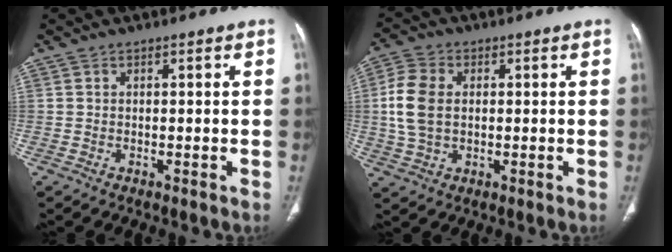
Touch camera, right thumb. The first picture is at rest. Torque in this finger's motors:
{"motor_torque": [0.02, 0.16, 0.00, 0.13, 0.08]}